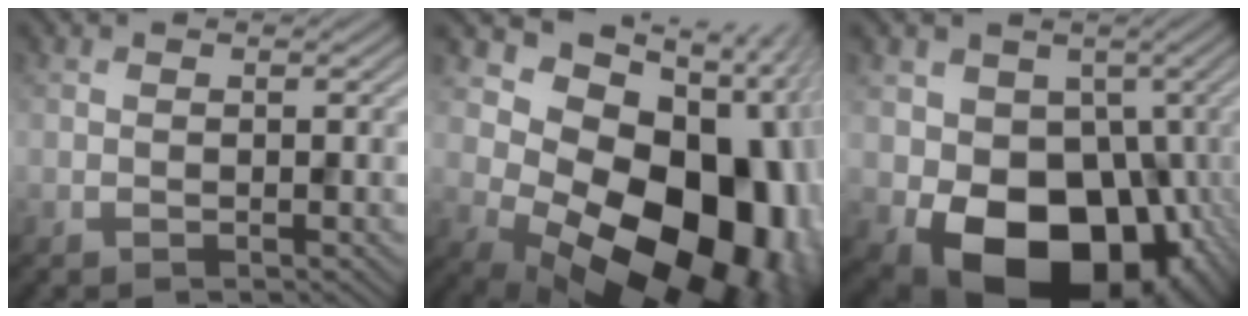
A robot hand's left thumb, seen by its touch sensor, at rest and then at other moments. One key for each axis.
{"total": 19.2, "fx": -1.4, "fy": 13.2, "fz": 13.8, "tx": -0.192, "ty": -0.058, "tz": 0.023}
{"total": 16.5, "fx": -5.2, "fy": 12.2, "fz": 9.9, "tx": -0.141, "ty": -0.034, "tz": -0.086}